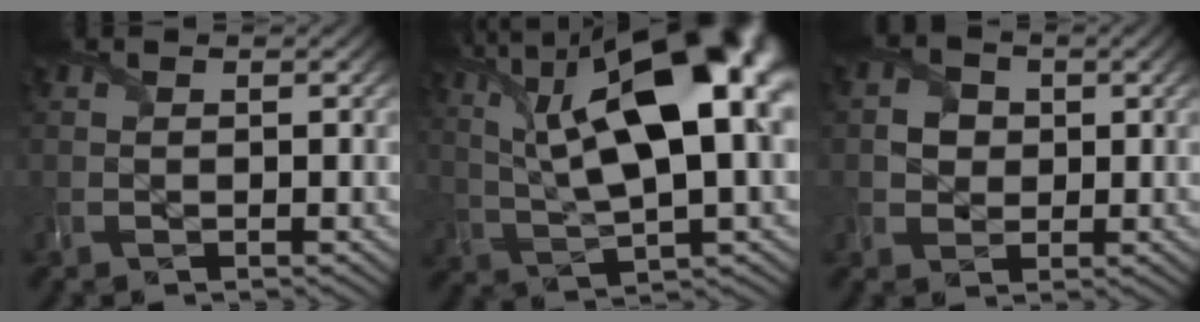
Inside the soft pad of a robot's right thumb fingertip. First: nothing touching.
{"total": 18.7, "force": [6.2, 8.4, 15.6], "torque": [-0.277, 0.036, 0.089]}
{"total": 3.2, "force": [0.3, 2.9, 1.3], "torque": [-0.031, -0.001, -0.002]}